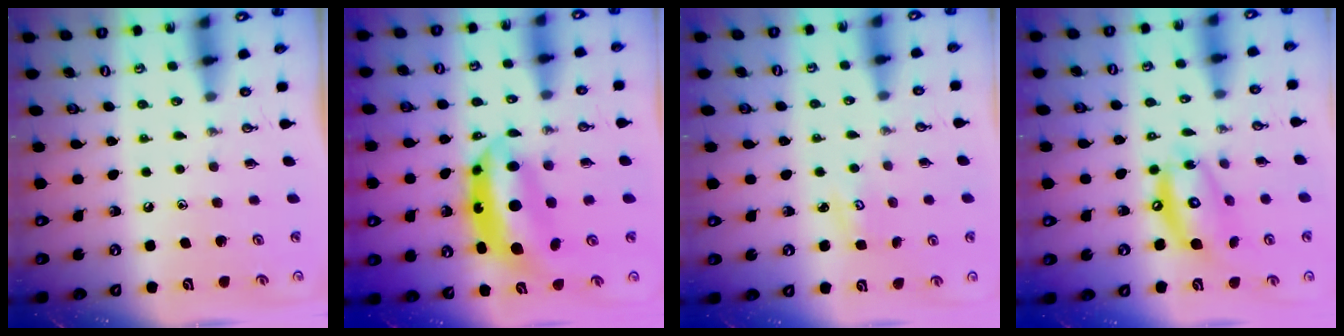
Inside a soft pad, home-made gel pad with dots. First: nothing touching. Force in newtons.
{"total": 10.1, "press": 10.1, "slide": 0.9}
{"total": 2.3, "press": 2.3, "slide": 0.4}
{"total": 13.1, "press": 13.1, "slide": 1.3}